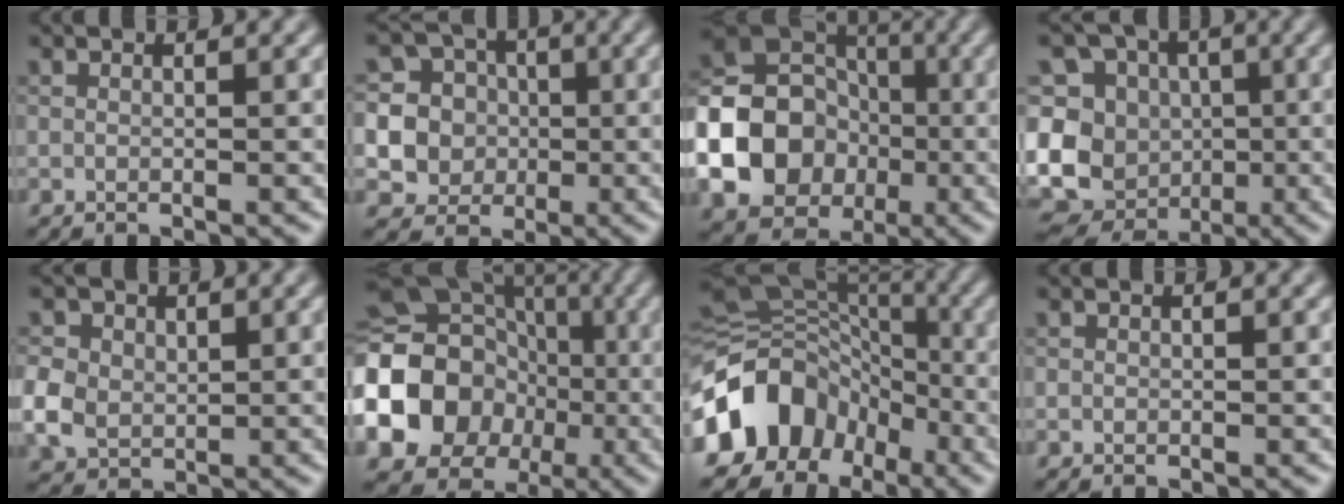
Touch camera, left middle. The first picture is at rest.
{"total": 12.6, "force": [0.1, 12.2, 3.1], "torque": [-0.113, 0.008, 0.004]}
{"total": 18.2, "force": [-4.2, 16.2, 7.2], "torque": [-0.165, -0.028, -0.107]}
{"total": 16.9, "force": [-4.1, 15.2, 6.1], "torque": [-0.144, 0.000, -0.085]}
{"total": 4.4, "force": [0.3, 3.8, 2.2], "torque": [-0.061, 0.004, 0.004]}
{"total": 18.1, "force": [-3.5, 15.8, 8.1], "torque": [-0.171, -0.009, -0.087]}
{"total": 12.8, "force": [-5.4, 9.8, 6.2], "torque": [-0.131, -0.004, -0.111]}
{"total": 0.0}